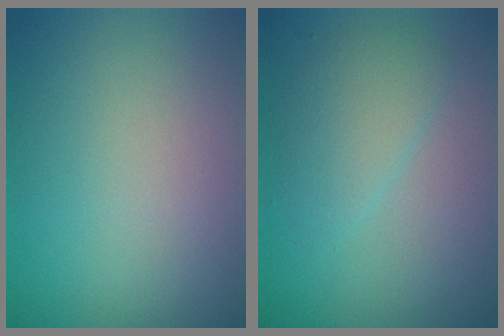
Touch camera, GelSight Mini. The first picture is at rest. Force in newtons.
{"total": 2.5, "press": 2.5, "slide": 0.1}